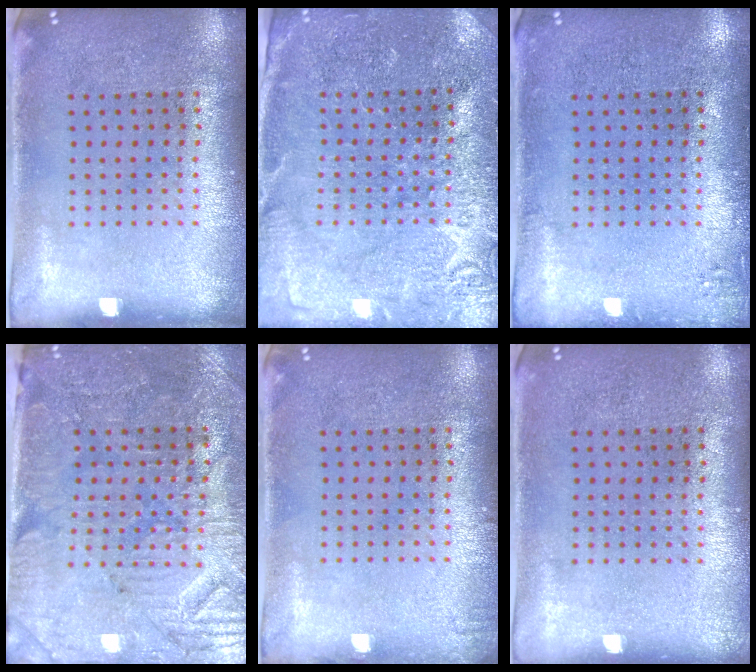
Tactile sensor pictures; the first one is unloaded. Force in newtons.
{"total": 3.2, "press": 3.1, "slide": 0.5}
{"total": 1.0, "press": 1.0, "slide": 0.3}
{"total": 3.7, "press": 3.5, "slide": 1.3}
{"total": 0.7, "press": 0.7, "slide": 0.1}
{"total": 0.0}